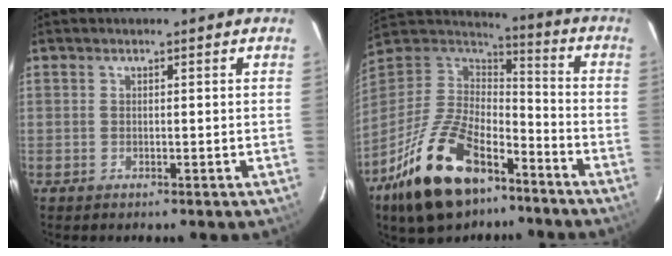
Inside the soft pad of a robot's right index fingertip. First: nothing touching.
{"total": 23.6, "force": [-14.1, 12.0, 14.6], "torque": [-0.302, -0.007, -0.238]}